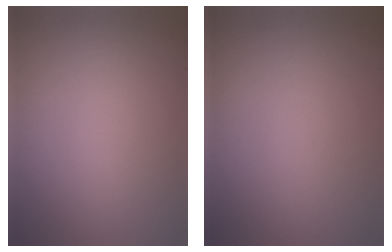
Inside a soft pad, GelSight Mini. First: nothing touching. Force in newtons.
{"total": 0.0}